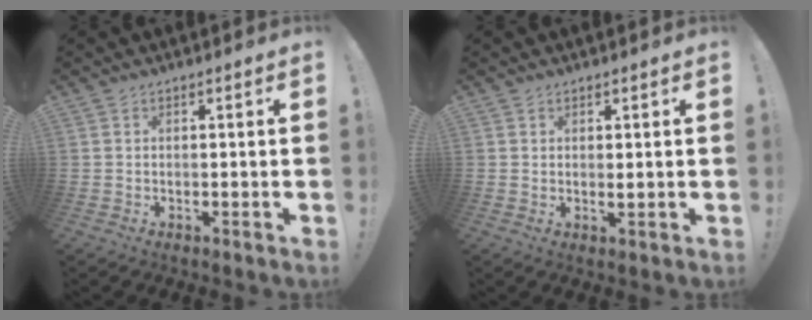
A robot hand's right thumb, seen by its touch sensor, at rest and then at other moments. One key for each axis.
{"total": 1.1, "fx": 0.8, "fy": 0.5, "fz": 0.6, "tx": 0.000, "ty": -0.006, "tz": 0.011}